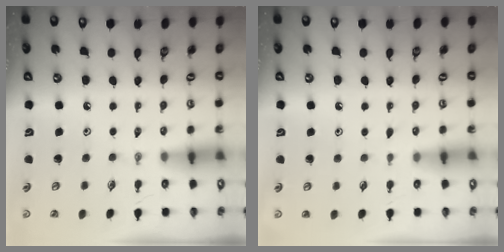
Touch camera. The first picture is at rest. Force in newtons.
{"total": 1.4, "press": 1.4, "slide": 0.2}